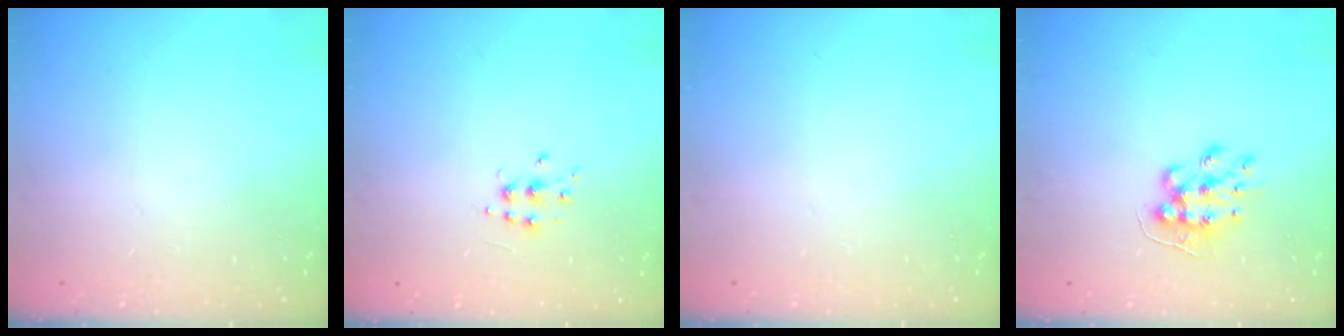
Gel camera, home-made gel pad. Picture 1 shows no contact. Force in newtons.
{"total": 5.8, "press": 5.7, "slide": 0.6}
{"total": 0.0}
{"total": 9.8, "press": 9.8, "slide": 0.3}